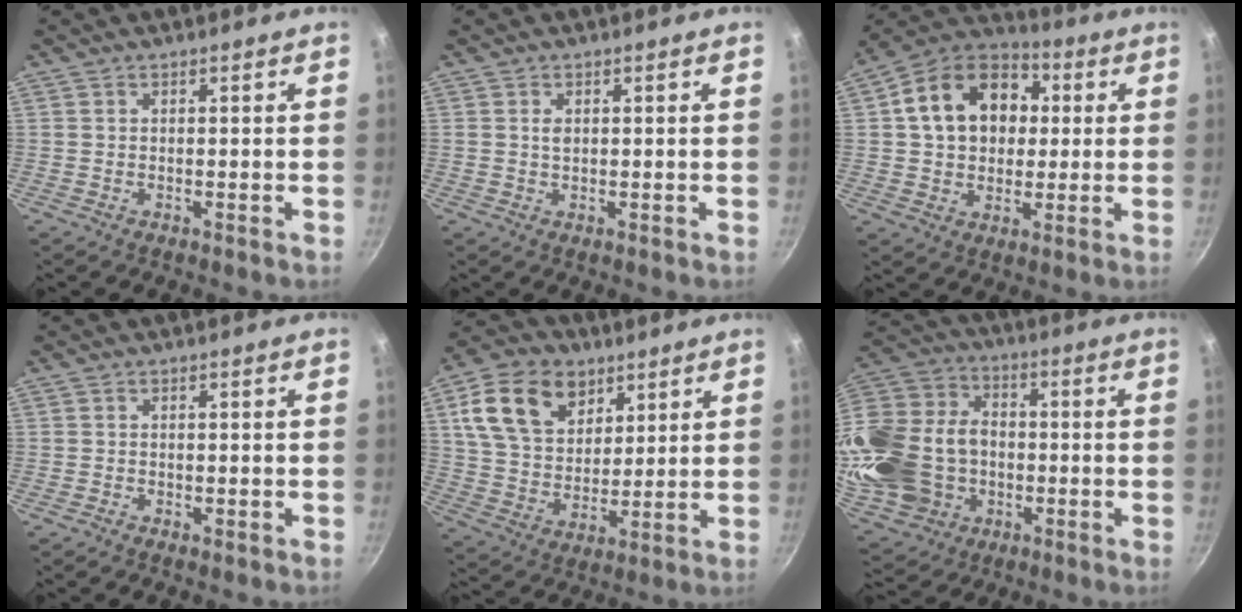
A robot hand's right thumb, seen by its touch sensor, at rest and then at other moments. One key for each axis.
{"total": 1.3, "fx": 0.3, "fy": 0.9, "fz": 1.0, "tx": -0.016, "ty": 0.000, "tz": 0.004}
{"total": 17.9, "fx": 3.4, "fy": 13.5, "fz": 11.2, "tx": -0.164, "ty": 0.029, "tz": 0.044}
{"total": 0.7, "fx": -0.4, "fy": 0.4, "fz": 0.5, "tx": -0.006, "ty": 0.000, "tz": -0.006}
{"total": 16.8, "fx": 7.5, "fy": 11.7, "fz": 9.4, "tx": -0.142, "ty": -0.018, "tz": 0.135}
{"total": 25.8, "fx": -2.9, "fy": 20.2, "fz": 15.8, "tx": -0.329, "ty": 0.039, "tz": -0.034}